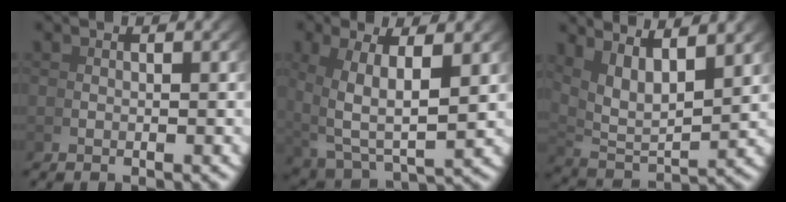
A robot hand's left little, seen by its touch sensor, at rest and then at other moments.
{"total": 6.3, "force": [0.8, 3.2, 5.3], "torque": [-0.109, -0.027, 0.040]}
{"total": 6.9, "force": [2.5, 3.7, 5.3], "torque": [-0.104, -0.018, 0.057]}